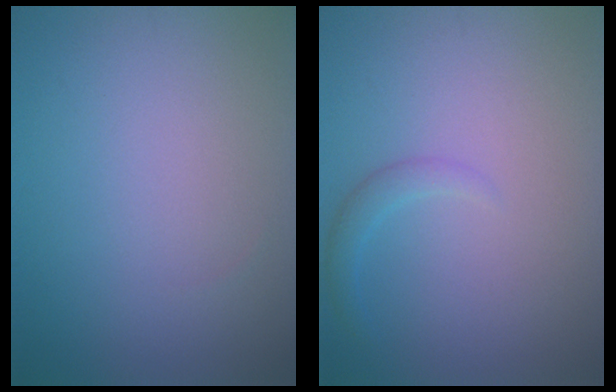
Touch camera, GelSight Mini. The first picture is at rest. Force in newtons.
{"total": 1.4, "press": 1.4, "slide": 0.1}